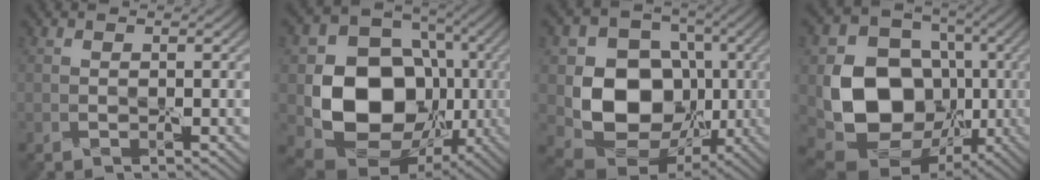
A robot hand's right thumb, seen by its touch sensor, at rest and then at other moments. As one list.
[{"total": 13.2, "force": [-1.3, 10.9, 7.3], "torque": [-0.125, -0.024, -0.024]}, {"total": 10.7, "force": [-0.7, 9.2, 5.5], "torque": [-0.096, -0.008, -0.023]}, {"total": 12.3, "force": [-1.2, 10.4, 6.4], "torque": [-0.118, -0.017, -0.027]}]